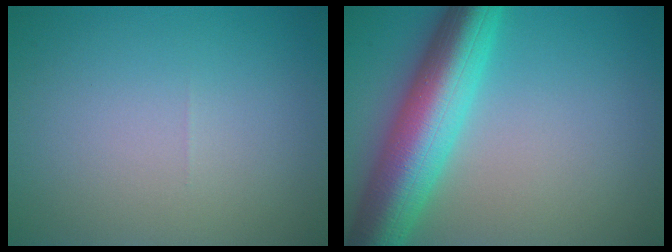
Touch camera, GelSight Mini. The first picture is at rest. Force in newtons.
{"total": 9.8, "press": 9.8, "slide": 0.4}